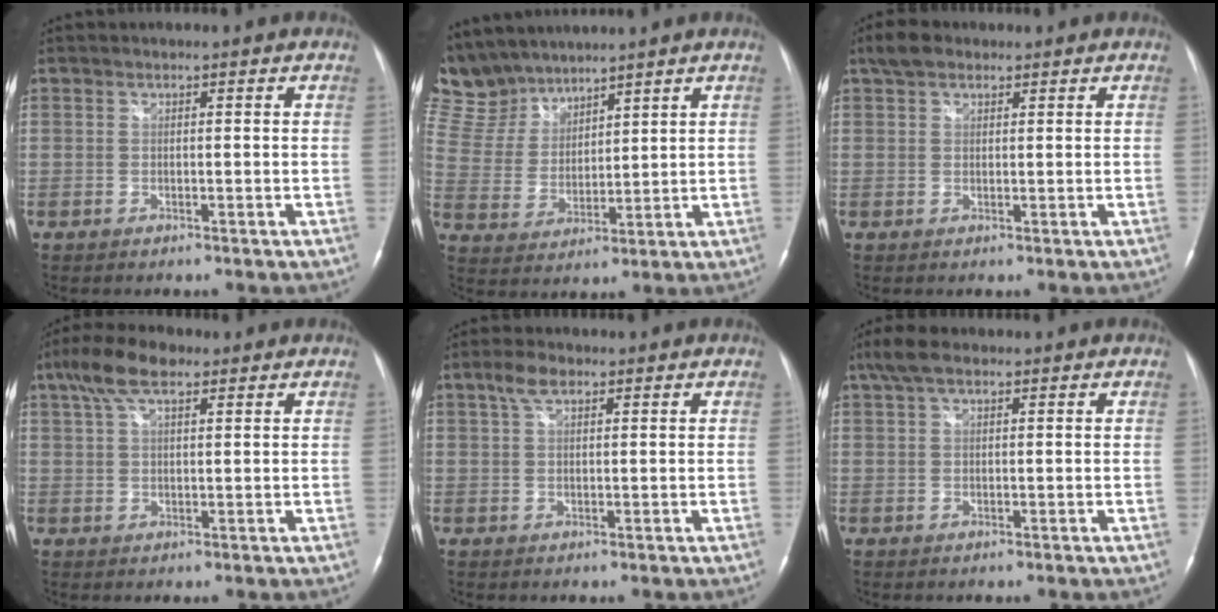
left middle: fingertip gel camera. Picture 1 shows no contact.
{"total": 11.1, "force": [10.2, 3.9, 1.7], "torque": [-0.055, 0.018, 0.221]}
{"total": 3.5, "force": [2.5, 1.9, 1.6], "torque": [-0.034, 0.019, 0.046]}
{"total": 7.0, "force": [4.2, 2.5, 5.0], "torque": [-0.105, 0.028, 0.077]}
{"total": 3.2, "force": [1.8, 1.3, 2.2], "torque": [-0.051, 0.015, 0.038]}
{"total": 4.2, "force": [2.7, 1.6, 2.8], "torque": [-0.067, 0.030, 0.053]}